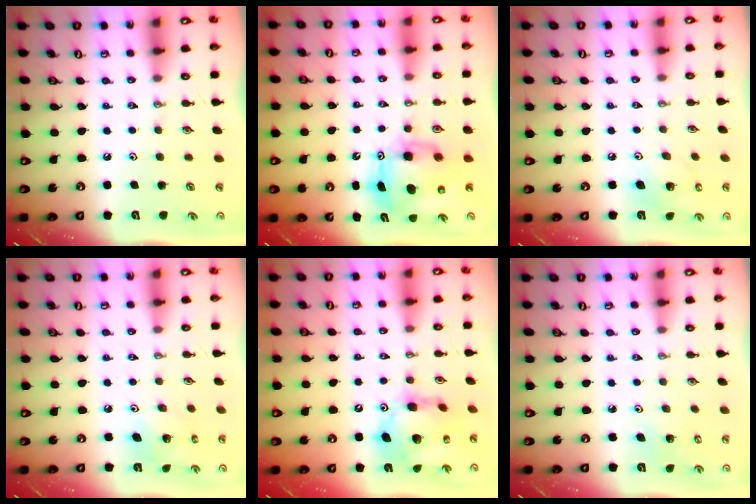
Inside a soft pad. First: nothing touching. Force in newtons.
{"total": 9.7, "press": 9.7, "slide": 0.9}
{"total": 8.7, "press": 8.4, "slide": 1.9}
{"total": 6.2, "press": 6.2, "slide": 0.4}
{"total": 15.6, "press": 15.5, "slide": 1.8}
{"total": 3.5, "press": 3.5, "slide": 0.3}